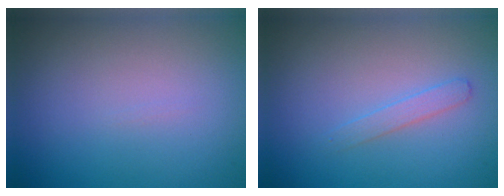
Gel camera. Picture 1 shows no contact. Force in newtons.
{"total": 1.2, "press": 1.2, "slide": 0.0}